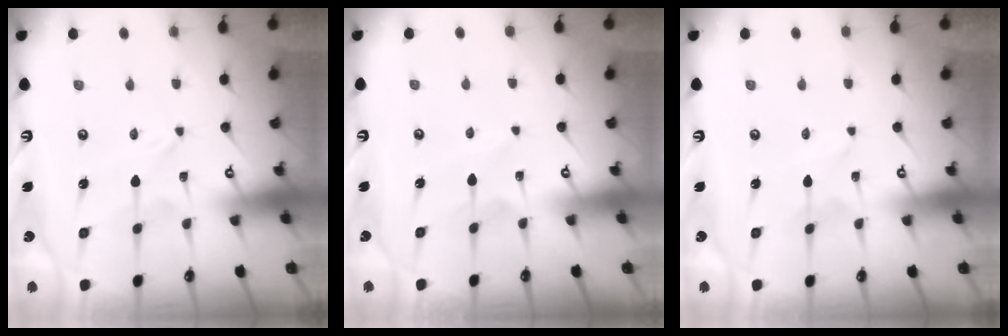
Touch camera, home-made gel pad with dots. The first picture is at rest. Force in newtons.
{"total": 2.2, "press": 2.2, "slide": 0.3}
{"total": 1.0, "press": 1.0, "slide": 0.1}